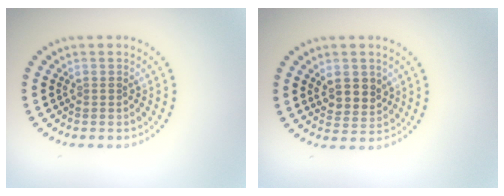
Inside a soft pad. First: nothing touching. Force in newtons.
{"total": 2.9, "press": 2.7, "slide": 0.8}